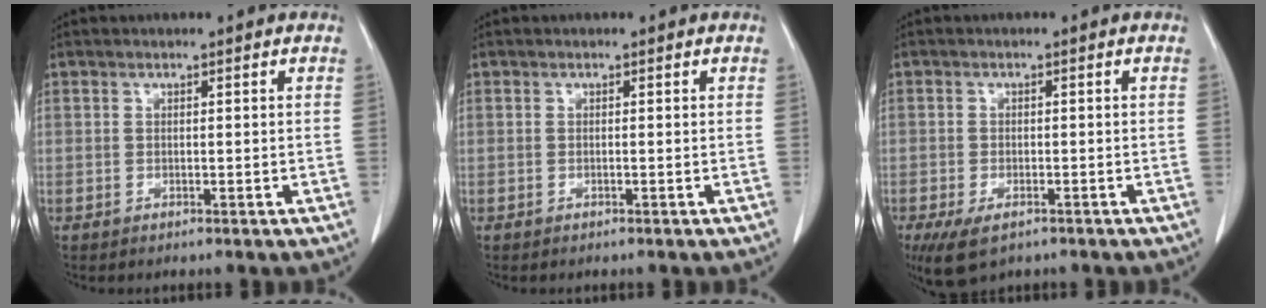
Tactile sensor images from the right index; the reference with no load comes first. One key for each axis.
{"total": 0.0}
{"total": 5.9, "fx": -3.7, "fy": 2.7, "fz": 3.7, "tx": -0.067, "ty": -0.010, "tz": -0.059}